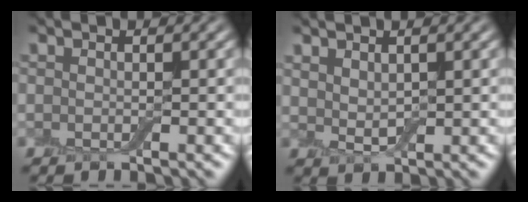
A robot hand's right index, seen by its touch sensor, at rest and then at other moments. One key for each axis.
{"total": 2.0, "fx": 1.2, "fy": 0.8, "fz": 1.4, "tx": -0.030, "ty": -0.002, "tz": 0.026}